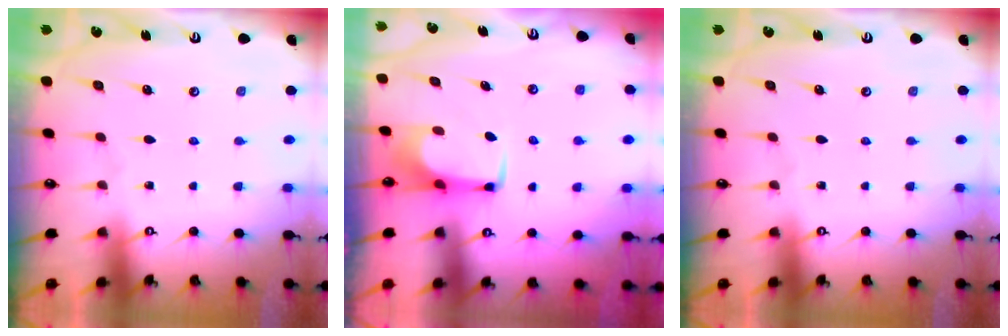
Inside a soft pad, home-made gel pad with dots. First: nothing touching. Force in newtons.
{"total": 2.0, "press": 1.9, "slide": 0.6}
{"total": 0.0}